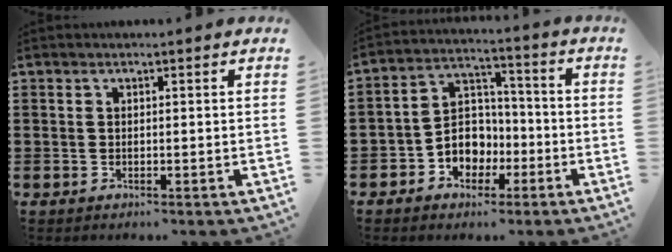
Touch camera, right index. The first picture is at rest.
{"total": 6.1, "force": [-2.7, 5.1, 2.1], "torque": [-0.037, 0.016, -0.050]}